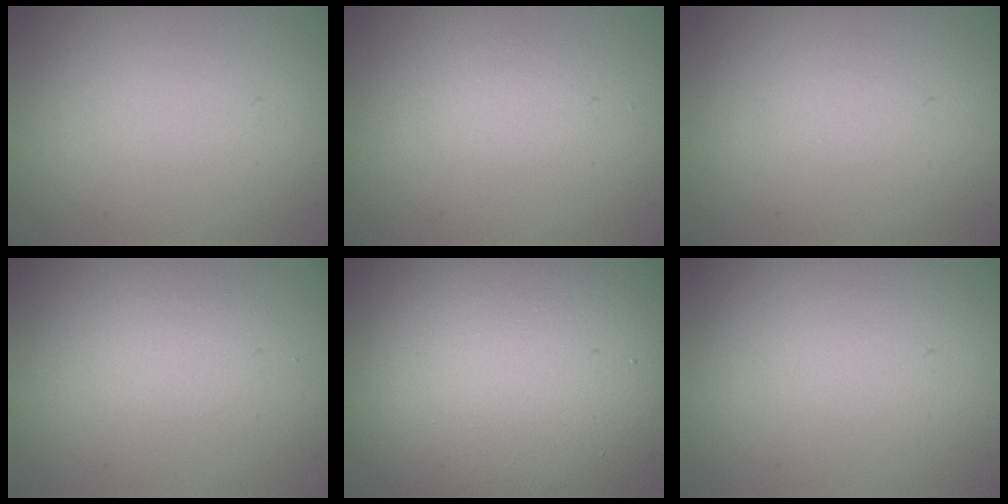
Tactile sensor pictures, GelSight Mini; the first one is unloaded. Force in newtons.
{"total": 1.1, "press": 1.1, "slide": 0.0}
{"total": 0.0}
{"total": 1.7, "press": 1.7, "slide": 0.2}
{"total": 19.6, "press": 19.5, "slide": 1.3}
{"total": 0.0}